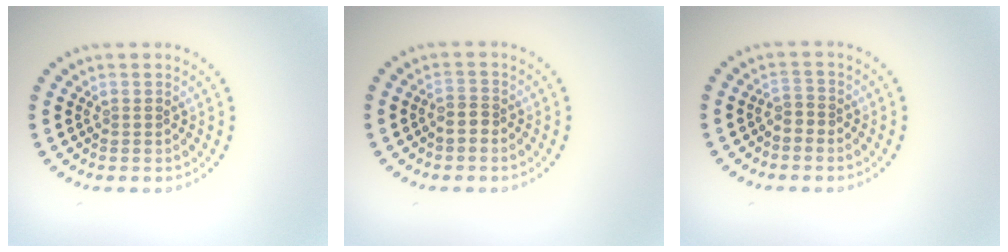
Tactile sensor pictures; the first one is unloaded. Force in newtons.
{"total": 1.5, "press": 1.2, "slide": 0.9}
{"total": 0.9, "press": 0.6, "slide": 0.6}